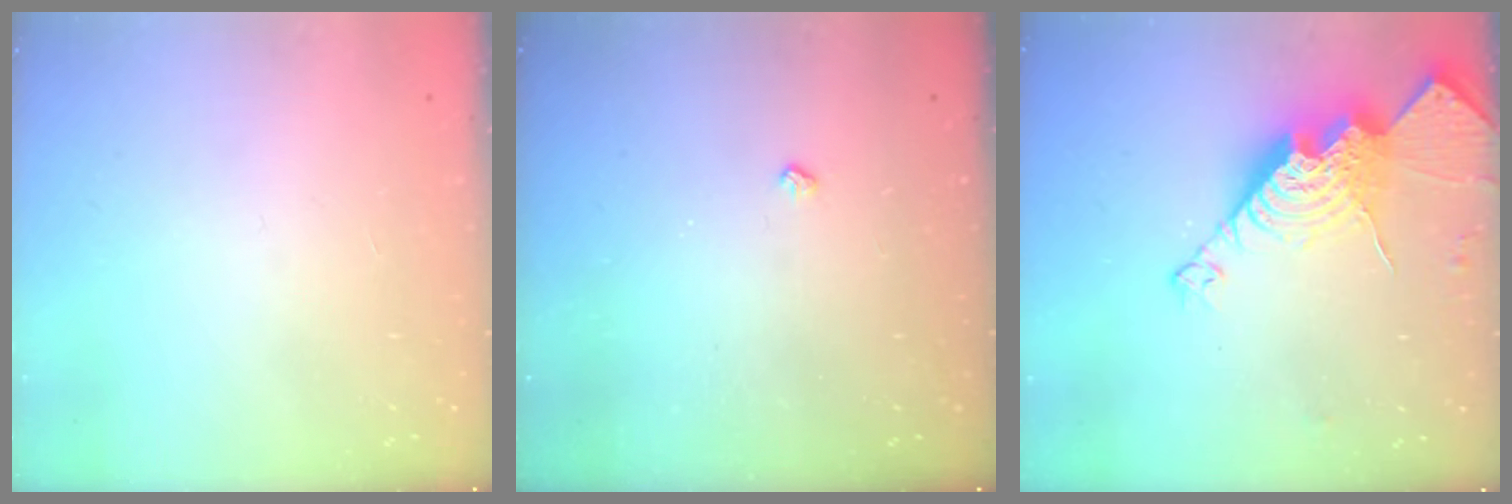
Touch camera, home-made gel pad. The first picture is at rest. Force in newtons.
{"total": 2.5, "press": 2.4, "slide": 0.5}
{"total": 21.4, "press": 21.3, "slide": 1.9}